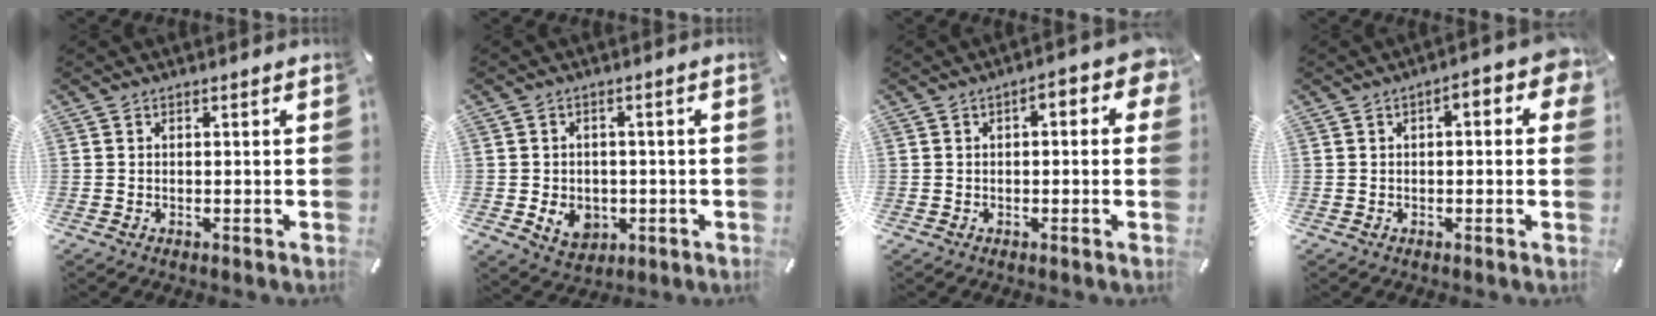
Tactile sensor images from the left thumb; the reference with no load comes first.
{"total": 6.6, "force": [-1.4, 5.7, 3.0], "torque": [-0.041, 0.004, -0.024]}
{"total": 4.8, "force": [-0.1, 2.5, 4.1], "torque": [-0.058, 0.008, -0.006]}
{"total": 5.9, "force": [0.8, 2.5, 5.2], "torque": [-0.064, -0.003, 0.009]}